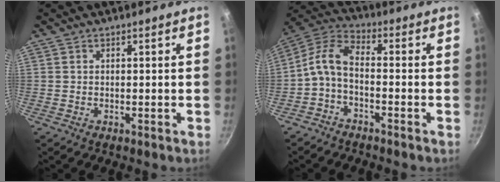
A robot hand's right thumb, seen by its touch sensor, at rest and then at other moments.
{"total": 7.7, "force": [-2.4, 3.9, 6.2], "torque": [-0.144, 0.045, -0.059]}